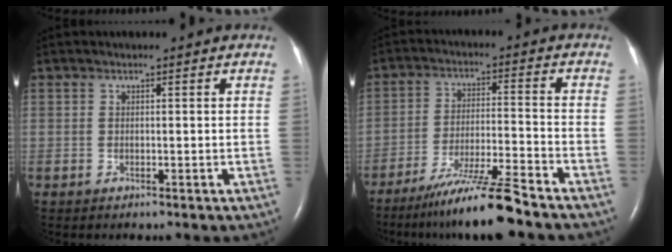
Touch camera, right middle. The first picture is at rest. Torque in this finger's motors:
{"motor_torque": [1.11, -1.03, 0.45, 0.14]}